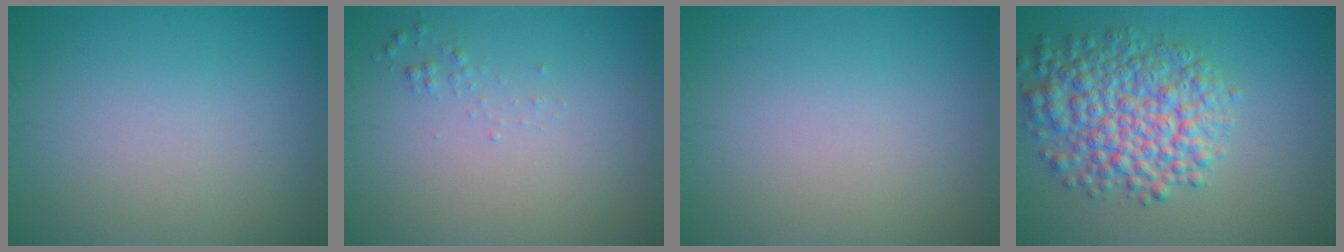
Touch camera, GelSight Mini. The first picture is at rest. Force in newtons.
{"total": 0.6, "press": 0.6, "slide": 0.0}
{"total": 0.0}
{"total": 7.6, "press": 7.6, "slide": 0.2}